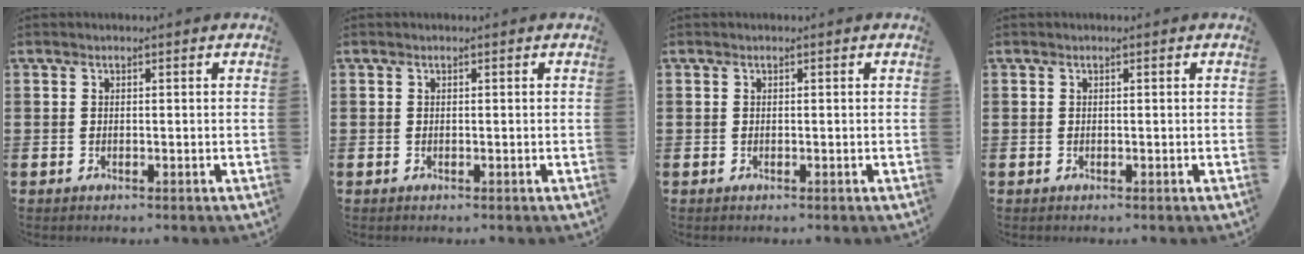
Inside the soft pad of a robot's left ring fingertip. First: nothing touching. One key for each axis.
{"total": 0.0}
{"total": 0.0}
{"total": 0.0}